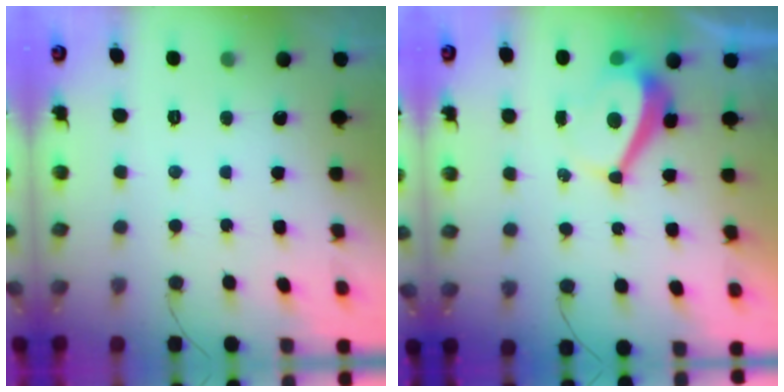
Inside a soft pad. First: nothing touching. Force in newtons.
{"total": 5.3, "press": 5.2, "slide": 0.7}